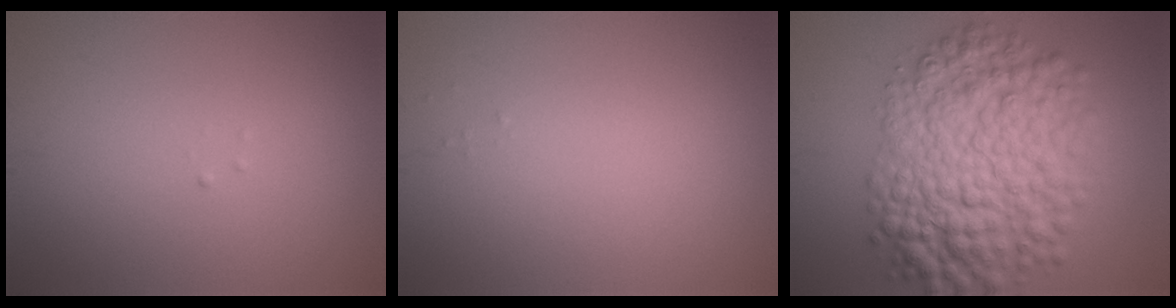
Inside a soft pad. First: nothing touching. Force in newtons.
{"total": 0.0}
{"total": 10.5, "press": 10.5, "slide": 0.2}